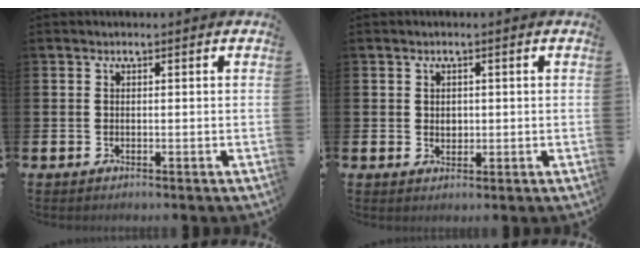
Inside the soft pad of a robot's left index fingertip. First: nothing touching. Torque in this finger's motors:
{"motor_torque": [0.08, -0.02, 0.00, 0.02]}